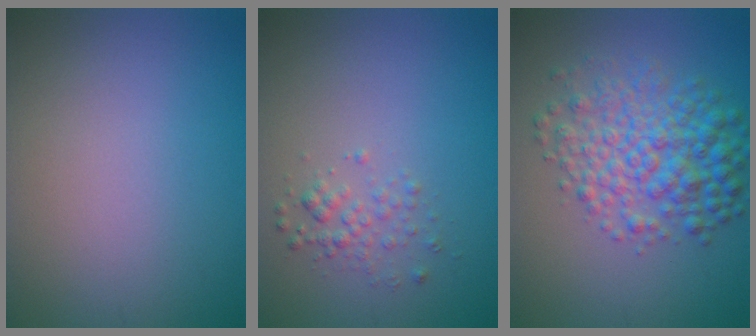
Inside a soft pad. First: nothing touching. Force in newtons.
{"total": 1.5, "press": 1.5, "slide": 0.1}
{"total": 6.1, "press": 6.1, "slide": 0.0}